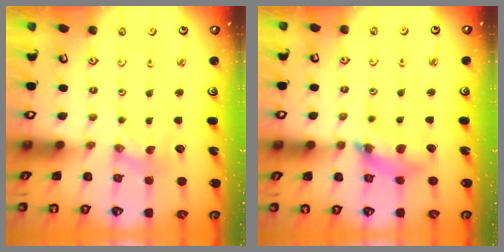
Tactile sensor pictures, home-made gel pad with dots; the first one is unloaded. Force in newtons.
{"total": 12.5, "press": 12.4, "slide": 1.7}